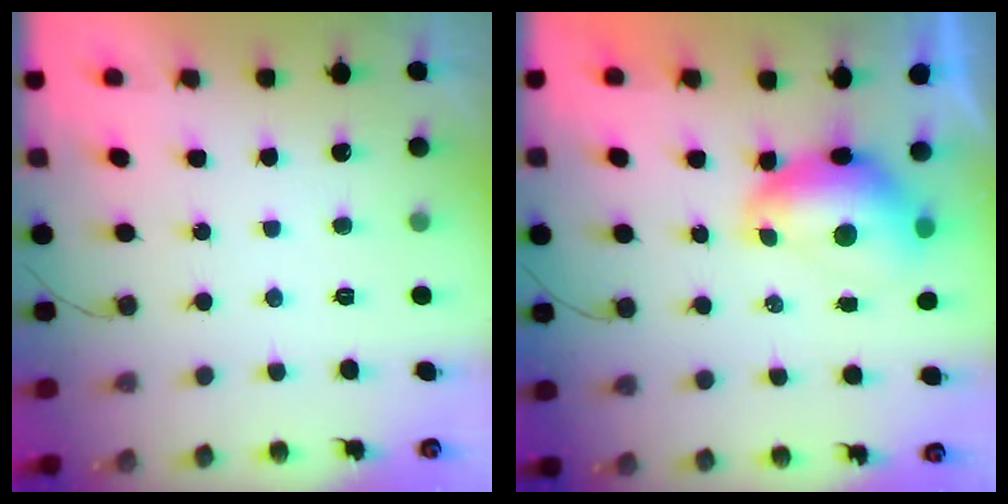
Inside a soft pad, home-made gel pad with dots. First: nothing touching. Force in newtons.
{"total": 8.1, "press": 8.0, "slide": 1.0}